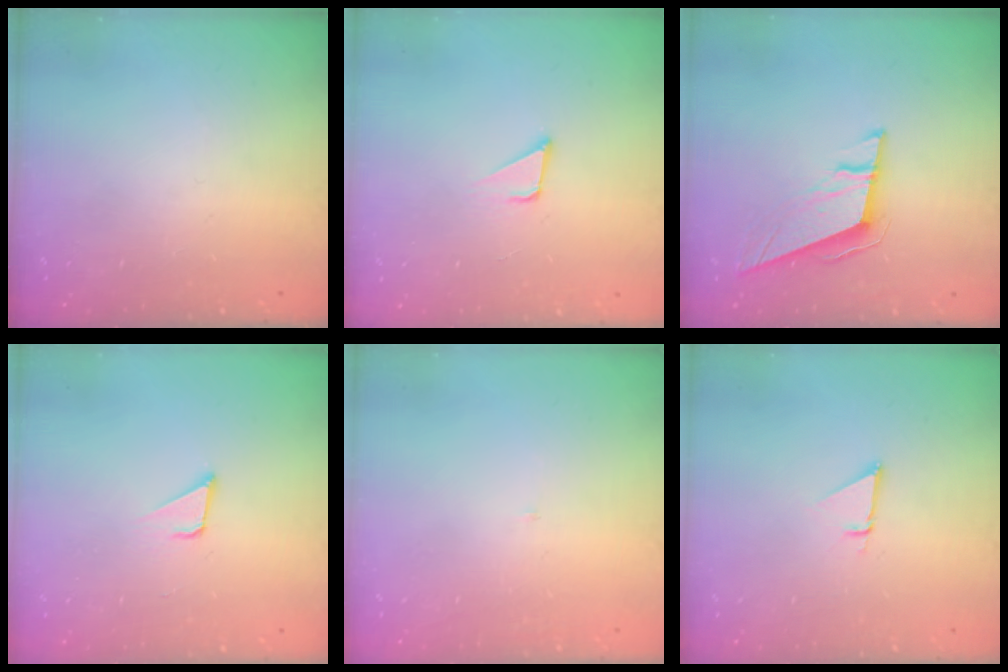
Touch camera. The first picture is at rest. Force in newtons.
{"total": 2.2, "press": 2.2, "slide": 0.2}
{"total": 9.9, "press": 9.7, "slide": 2.0}
{"total": 2.1, "press": 2.1, "slide": 0.1}
{"total": 2.1, "press": 2.1, "slide": 0.1}
{"total": 2.3, "press": 2.3, "slide": 0.1}